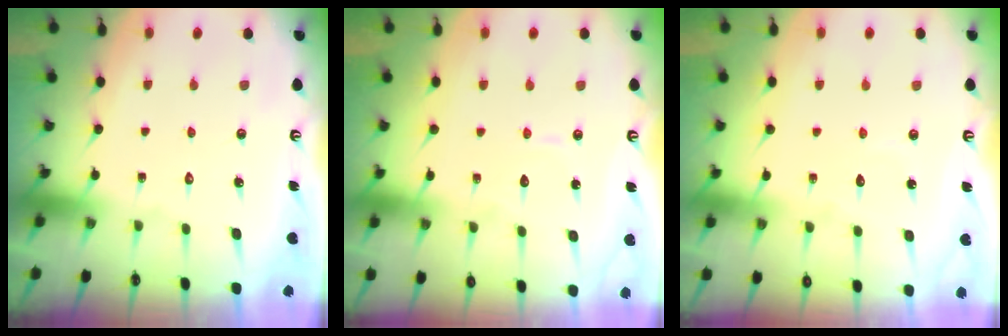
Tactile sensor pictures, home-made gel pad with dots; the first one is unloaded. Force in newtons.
{"total": 3.6, "press": 3.6, "slide": 0.3}
{"total": 3.1, "press": 3.1, "slide": 0.3}